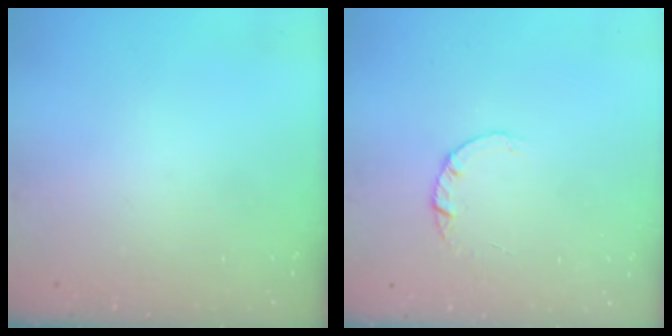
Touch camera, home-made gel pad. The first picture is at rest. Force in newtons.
{"total": 1.4, "press": 1.4, "slide": 0.2}